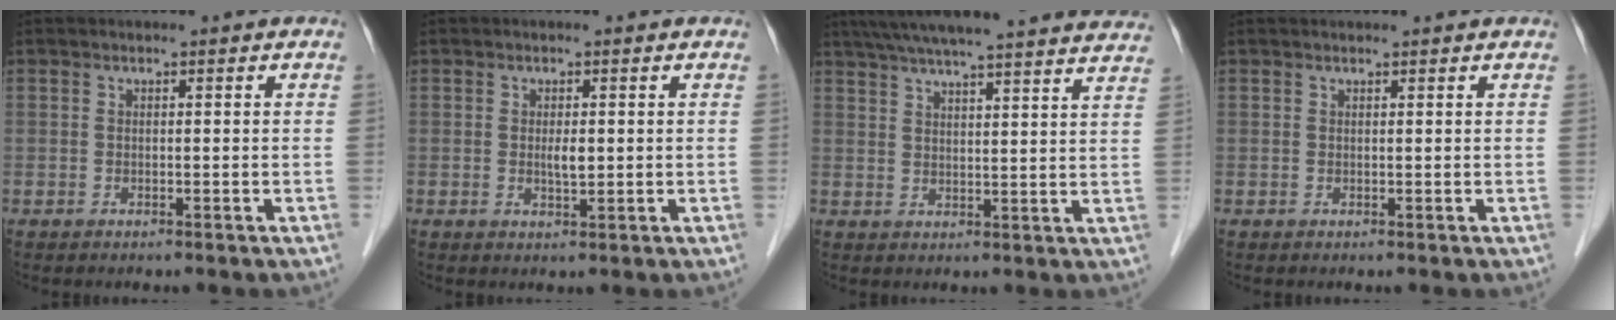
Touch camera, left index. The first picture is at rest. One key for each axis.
{"total": 1.9, "fx": 0.2, "fy": 0.5, "fz": 1.8, "tx": -0.033, "ty": -0.002, "tz": 0.004}
{"total": 27.9, "fx": 25.1, "fy": 1.3, "fz": 12.0, "tx": -0.194, "ty": -0.004, "tz": 0.316}
{"total": 1.9, "fx": 1.8, "fy": 0.1, "fz": 0.6, "tx": -0.009, "ty": 0.017, "tz": 0.023}